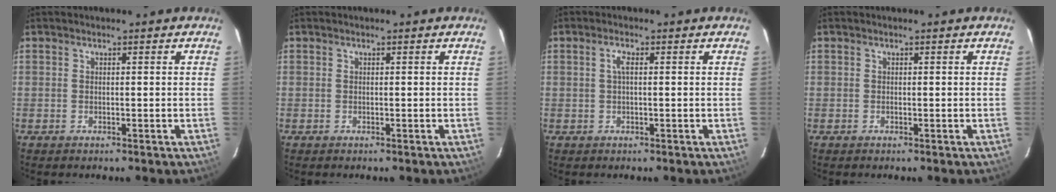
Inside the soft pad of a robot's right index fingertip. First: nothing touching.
{"total": 0.0}
{"total": 1.7, "force": [0.3, 0.4, 1.6], "torque": [-0.034, 0.005, 0.003]}
{"total": 0.0}